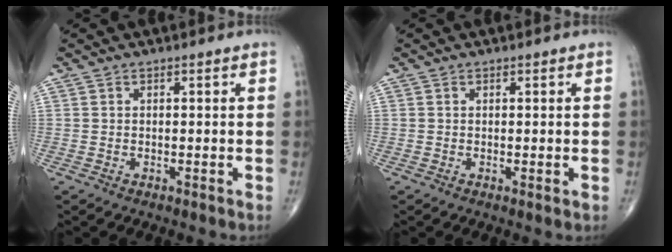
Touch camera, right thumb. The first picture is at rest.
{"total": 0.7, "force": [0.0, 0.2, 0.6], "torque": [-0.015, -0.005, 0.000]}